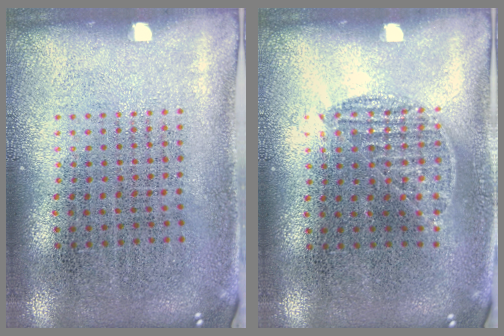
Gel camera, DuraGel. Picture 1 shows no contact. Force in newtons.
{"total": 0.8, "press": 0.7, "slide": 0.4}